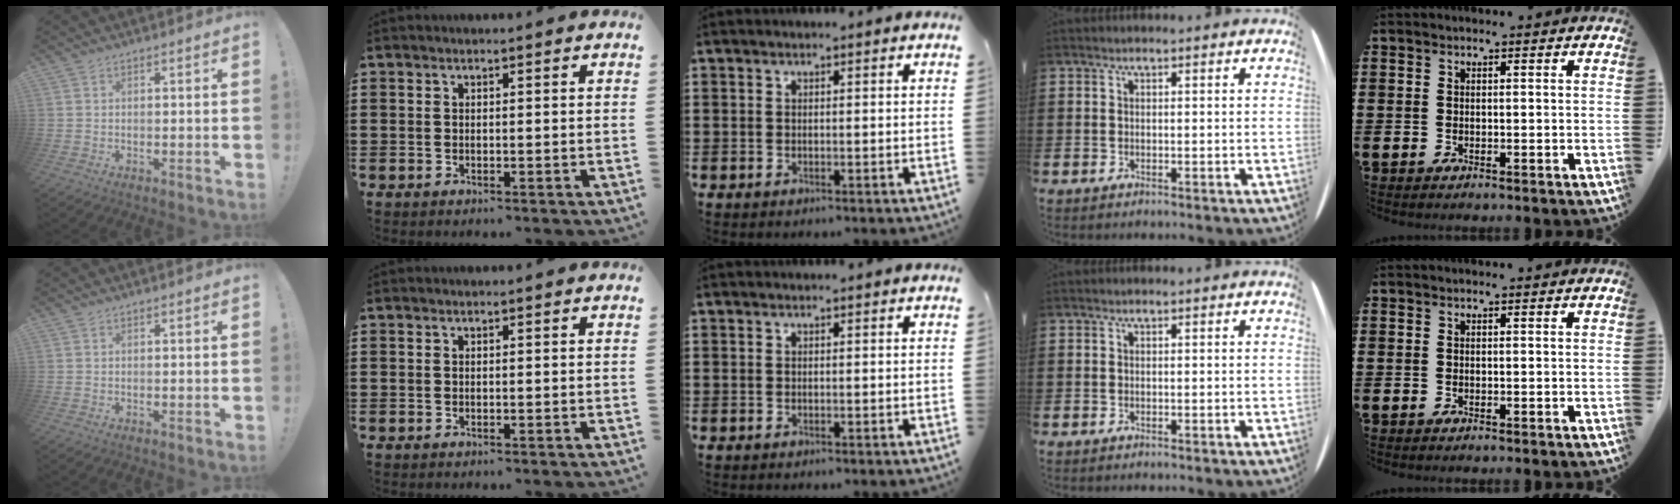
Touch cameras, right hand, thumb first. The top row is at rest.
{}